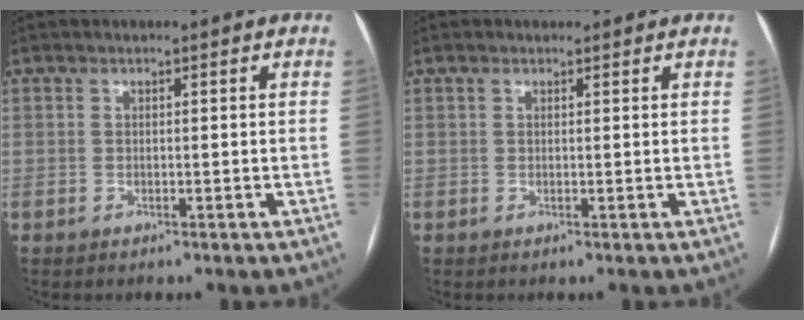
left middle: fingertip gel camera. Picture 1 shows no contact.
{"total": 1.0, "force": [0.8, 0.6, 0.4], "torque": [-0.015, 0.017, 0.012]}